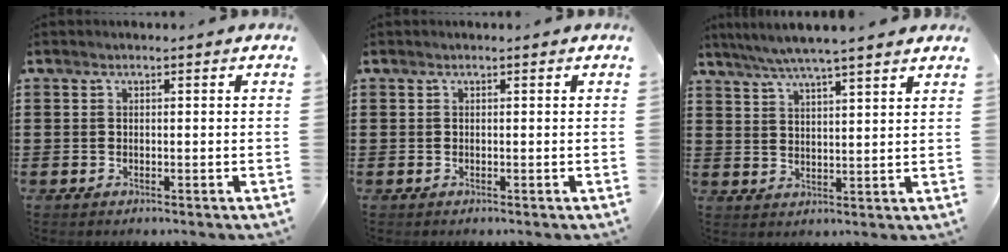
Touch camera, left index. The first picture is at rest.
{"total": 0.0}
{"total": 4.9, "force": [4.3, -0.3, 2.3], "torque": [-0.058, -0.019, 0.075]}